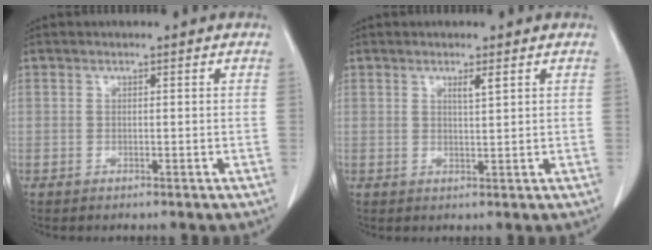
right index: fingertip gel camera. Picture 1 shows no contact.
{"total": 1.7, "force": [0.9, 0.0, 1.4], "torque": [-0.026, -0.002, 0.016]}